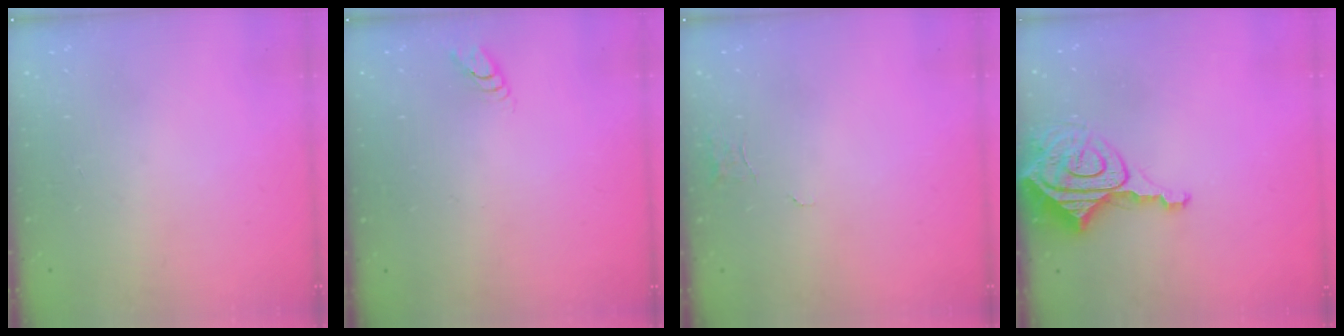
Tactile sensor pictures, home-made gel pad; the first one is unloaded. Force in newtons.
{"total": 2.8, "press": 2.8, "slide": 0.3}
{"total": 3.7, "press": 3.7, "slide": 0.3}
{"total": 11.7, "press": 11.7, "slide": 1.1}